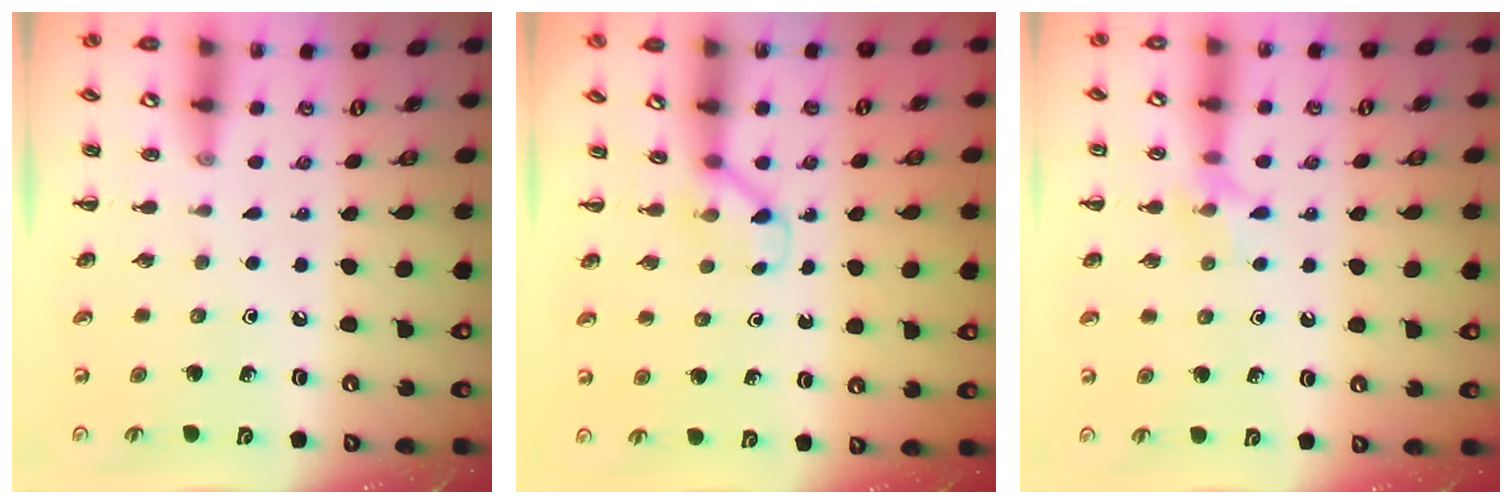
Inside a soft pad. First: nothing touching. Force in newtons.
{"total": 2.8, "press": 2.6, "slide": 0.9}
{"total": 7.0, "press": 6.9, "slide": 1.2}